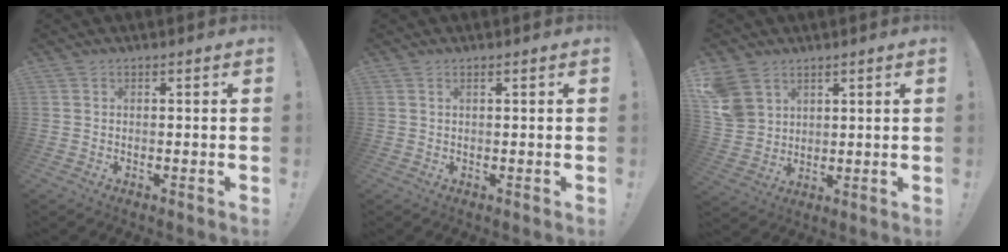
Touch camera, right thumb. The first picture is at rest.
{"total": 0.8, "force": [0.4, 0.0, 0.7], "torque": [-0.008, -0.003, 0.006]}
{"total": 8.4, "force": [4.9, 6.1, 2.9], "torque": [-0.058, -0.025, 0.103]}